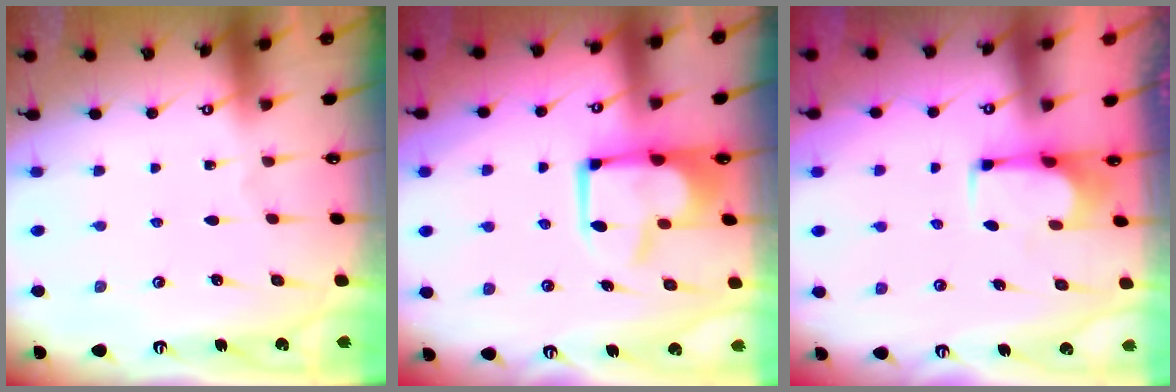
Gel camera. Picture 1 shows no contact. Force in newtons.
{"total": 2.8, "press": 2.7, "slide": 0.8}
{"total": 6.2, "press": 6.1, "slide": 1.2}